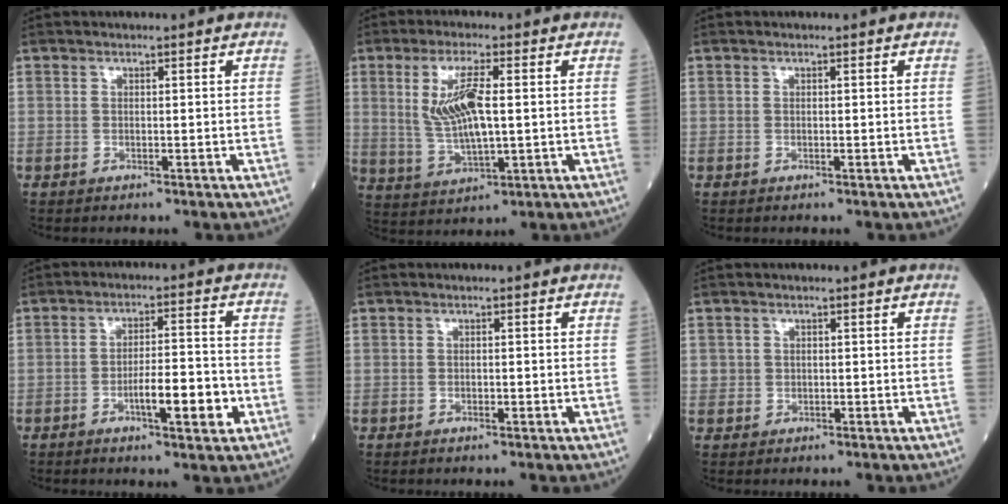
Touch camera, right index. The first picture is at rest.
{"total": 8.9, "force": [1.3, 1.9, 8.6], "torque": [-0.180, -0.001, 0.032]}
{"total": 0.0}
{"total": 7.5, "force": [-2.7, 1.4, 6.9], "torque": [-0.111, 0.003, -0.044]}
{"total": 0.6, "force": [-0.2, 0.3, 0.5], "torque": [-0.009, 0.000, -0.004]}
{"total": 1.4, "force": [0.2, 1.4, 0.3], "torque": [0.001, 0.004, 0.004]}